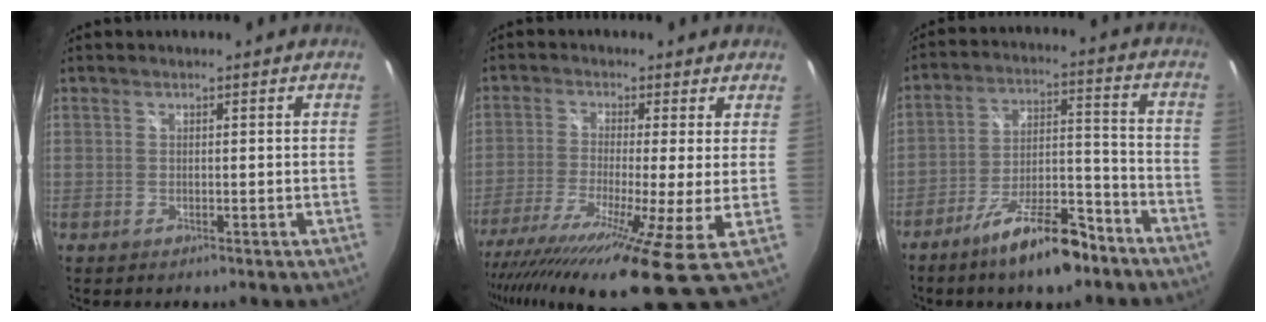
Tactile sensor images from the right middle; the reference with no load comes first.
{"total": 16.8, "force": [-9.1, 0.5, 14.1], "torque": [-0.271, -0.077, -0.158]}
{"total": 13.3, "force": [-9.7, 4.0, 8.1], "torque": [-0.141, 0.013, -0.152]}